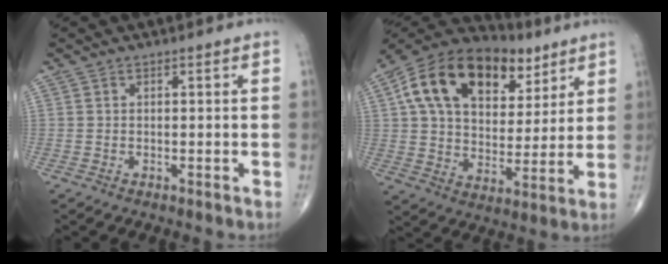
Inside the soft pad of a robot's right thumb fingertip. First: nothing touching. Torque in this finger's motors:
{"motor_torque": [2.19, 2.82, 0.82, -0.19, 0.62]}